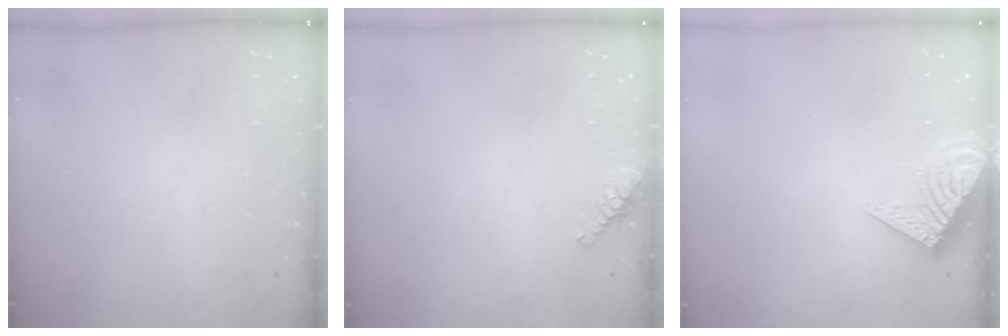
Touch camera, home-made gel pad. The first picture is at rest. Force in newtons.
{"total": 5.5, "press": 5.5, "slide": 0.5}
{"total": 10.8, "press": 10.7, "slide": 0.9}